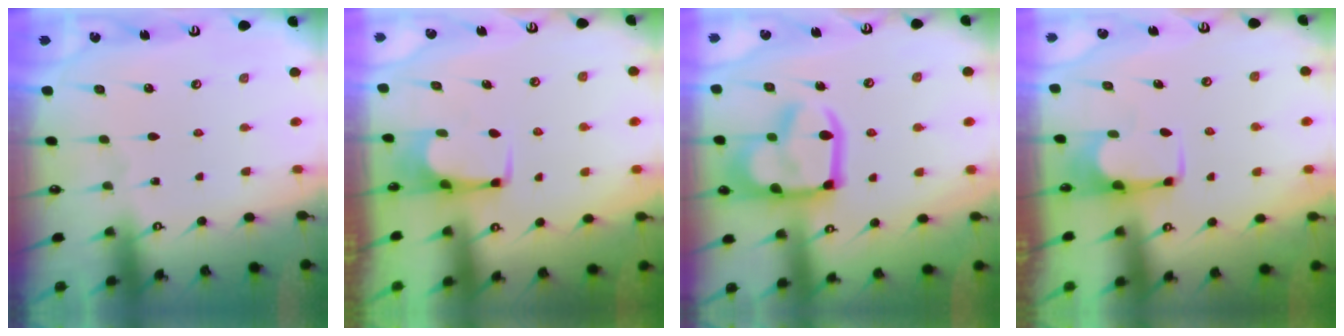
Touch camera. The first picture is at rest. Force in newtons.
{"total": 2.5, "press": 2.4, "slide": 0.4}
{"total": 21.7, "press": 21.7, "slide": 1.7}
{"total": 1.8, "press": 1.5, "slide": 0.9}